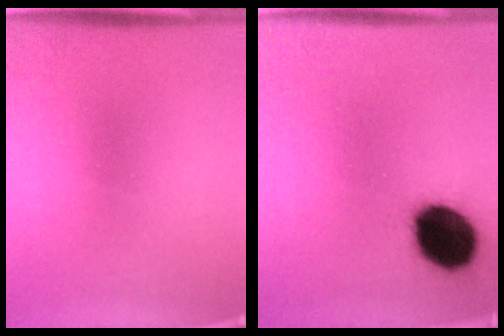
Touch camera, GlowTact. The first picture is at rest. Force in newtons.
{"total": 16.0}